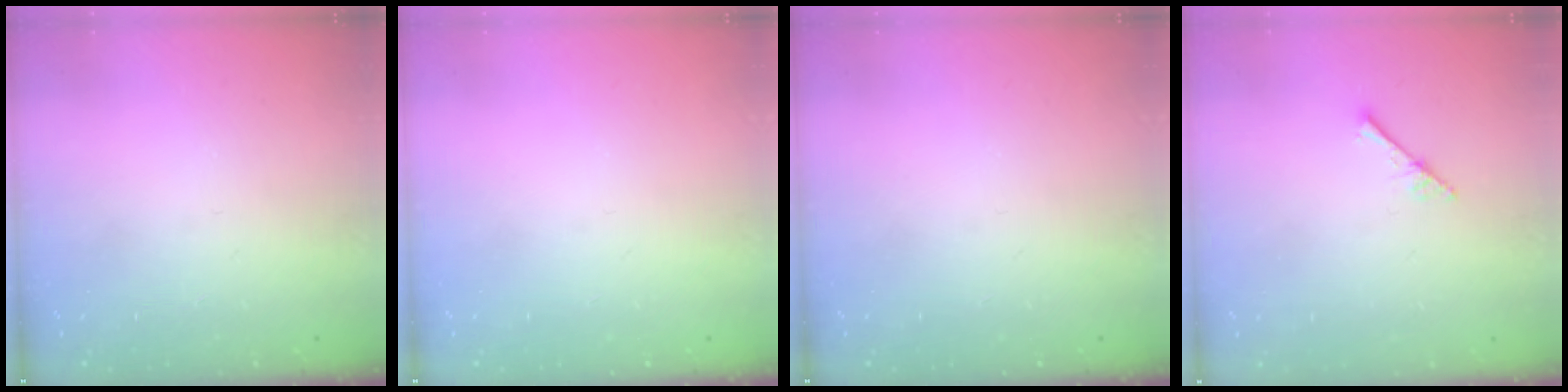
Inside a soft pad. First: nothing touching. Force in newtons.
{"total": 0.0}
{"total": 0.0}
{"total": 2.3, "press": 2.3, "slide": 0.2}